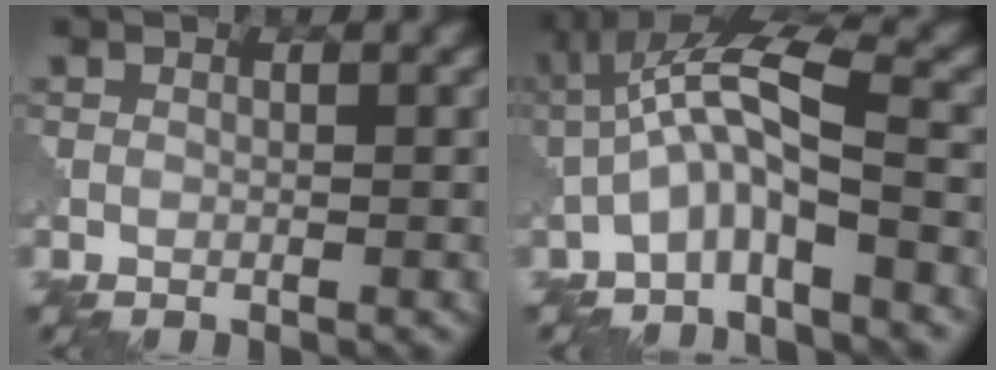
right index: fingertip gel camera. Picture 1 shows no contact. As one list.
[{"total": 5.9, "force": [-1.8, 1.3, 5.4], "torque": [-0.110, 0.021, -0.045]}]